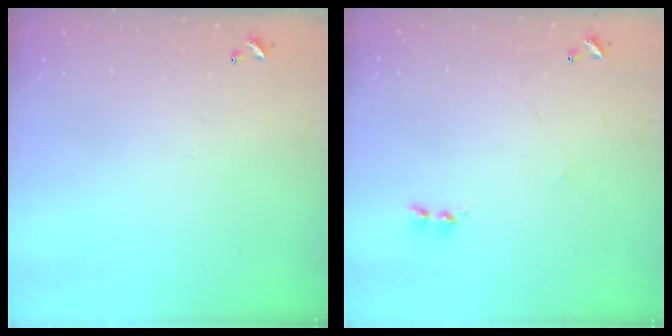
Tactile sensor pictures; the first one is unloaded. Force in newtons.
{"total": 0.8, "press": 0.7, "slide": 0.5}